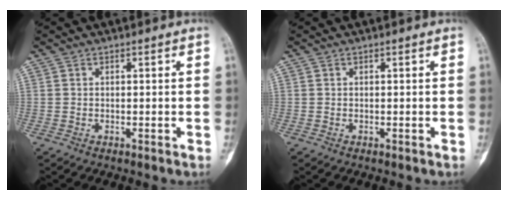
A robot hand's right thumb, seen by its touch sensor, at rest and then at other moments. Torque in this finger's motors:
{"motor_torque": [0.01, -0.01, 0.04, -0.04, 0.01]}